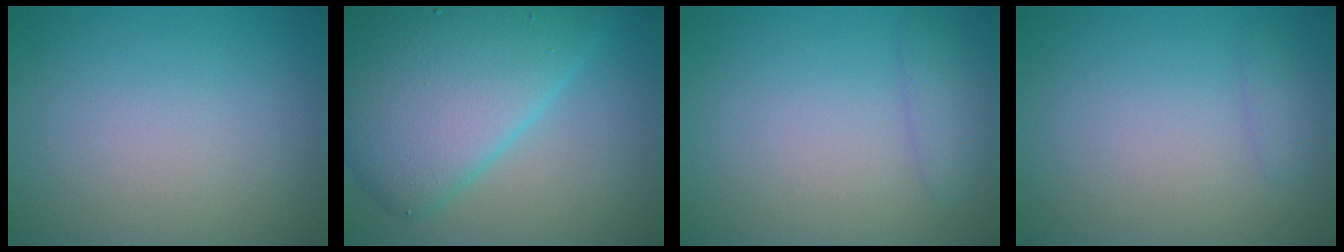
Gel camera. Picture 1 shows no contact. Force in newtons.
{"total": 9.8, "press": 9.8, "slide": 0.3}
{"total": 1.5, "press": 1.5, "slide": 0.1}
{"total": 0.8, "press": 0.8, "slide": 0.0}